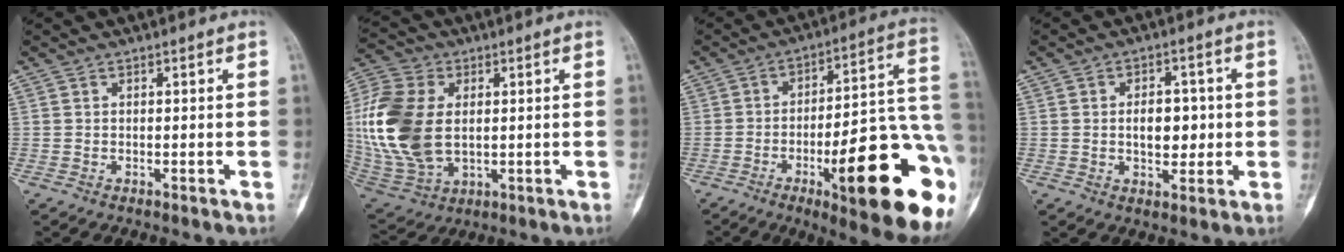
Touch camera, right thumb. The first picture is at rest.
{"total": 19.9, "force": [1.4, 12.8, 15.2], "torque": [-0.344, -0.009, 0.037]}
{"total": 27.3, "force": [-9.8, 7.2, 24.5], "torque": [-0.269, 0.040, -0.125]}
{"total": 6.4, "force": [0.1, 4.0, 5.0], "torque": [-0.047, 0.000, 0.003]}